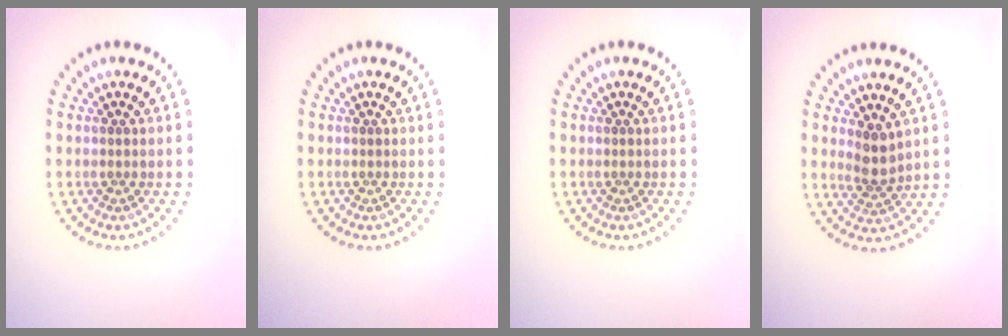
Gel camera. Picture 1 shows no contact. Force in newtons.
{"total": 0.0}
{"total": 0.0}
{"total": 2.3, "press": 1.9, "slide": 1.2}